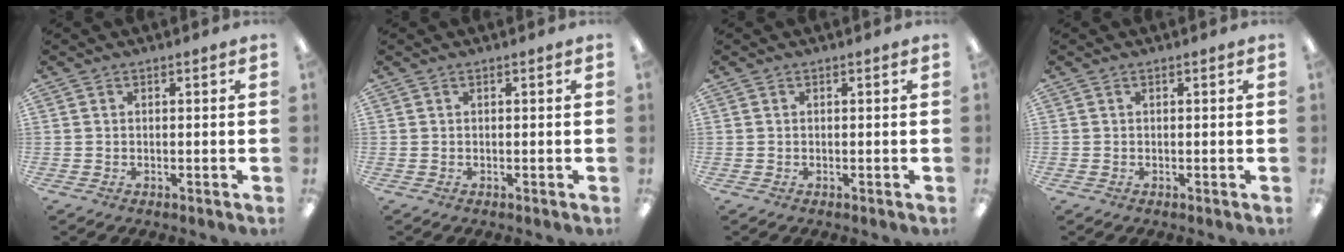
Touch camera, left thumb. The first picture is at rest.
{"total": 0.0}
{"total": 0.0}
{"total": 0.0}